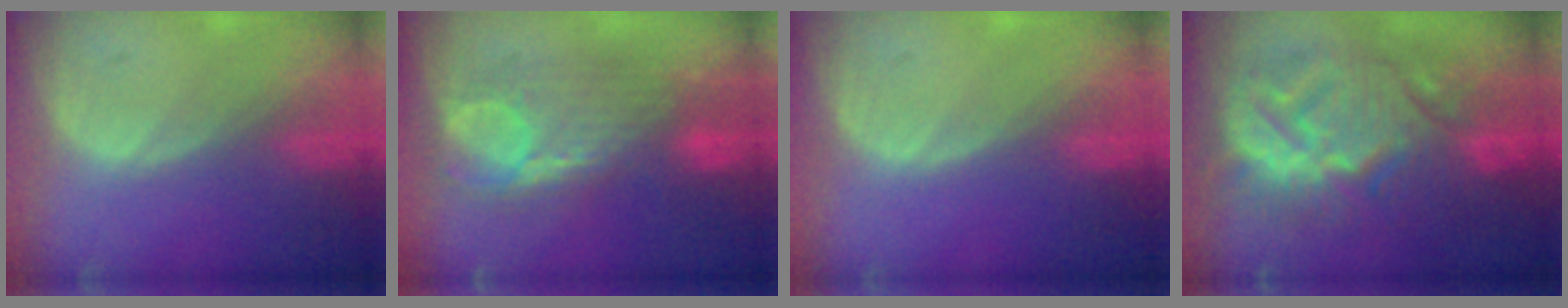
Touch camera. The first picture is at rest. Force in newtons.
{"total": 8.1, "press": 8.0, "slide": 0.7}
{"total": 0.0}
{"total": 13.9, "press": 13.8, "slide": 1.4}